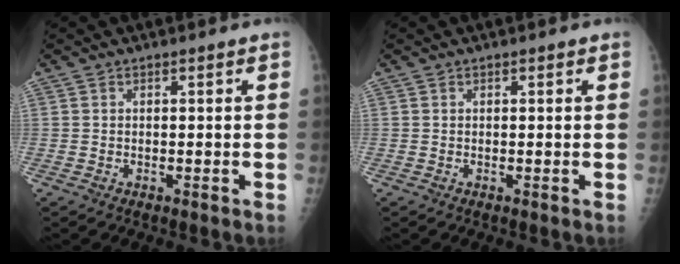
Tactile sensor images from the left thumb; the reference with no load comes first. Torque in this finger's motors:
{"motor_torque": [0.01, 0.14, -0.14, 0.05, 0.00]}